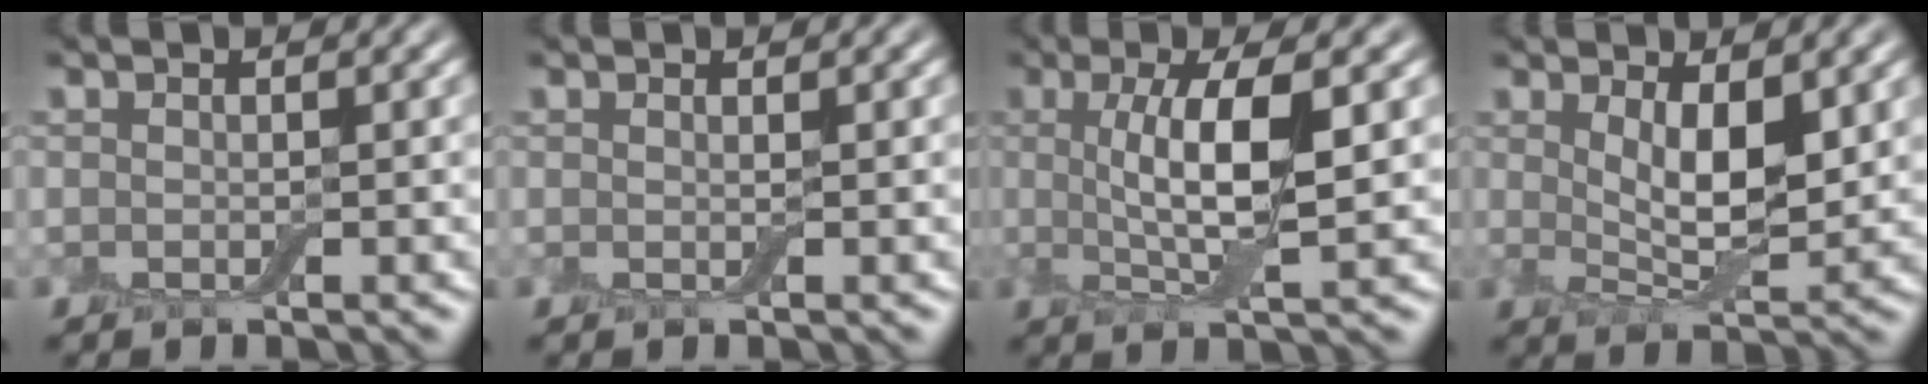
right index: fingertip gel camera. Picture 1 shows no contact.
{"total": 0.6, "force": [0.2, 0.0, 0.5], "torque": [-0.011, -0.002, 0.001]}
{"total": 6.9, "force": [1.0, 1.7, 6.6], "torque": [-0.119, 0.001, 0.015]}
{"total": 4.9, "force": [1.4, 1.7, 4.3], "torque": [-0.082, -0.009, 0.029]}